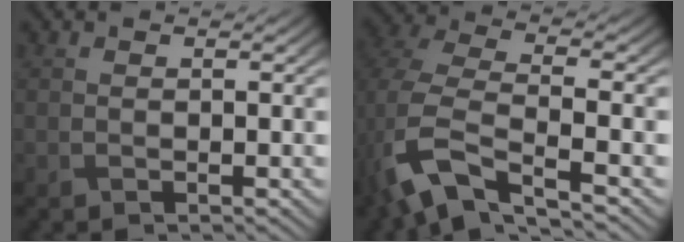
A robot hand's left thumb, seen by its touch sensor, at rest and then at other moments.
{"total": 9.4, "force": [-4.5, 3.8, 7.4], "torque": [-0.173, -0.019, -0.095]}